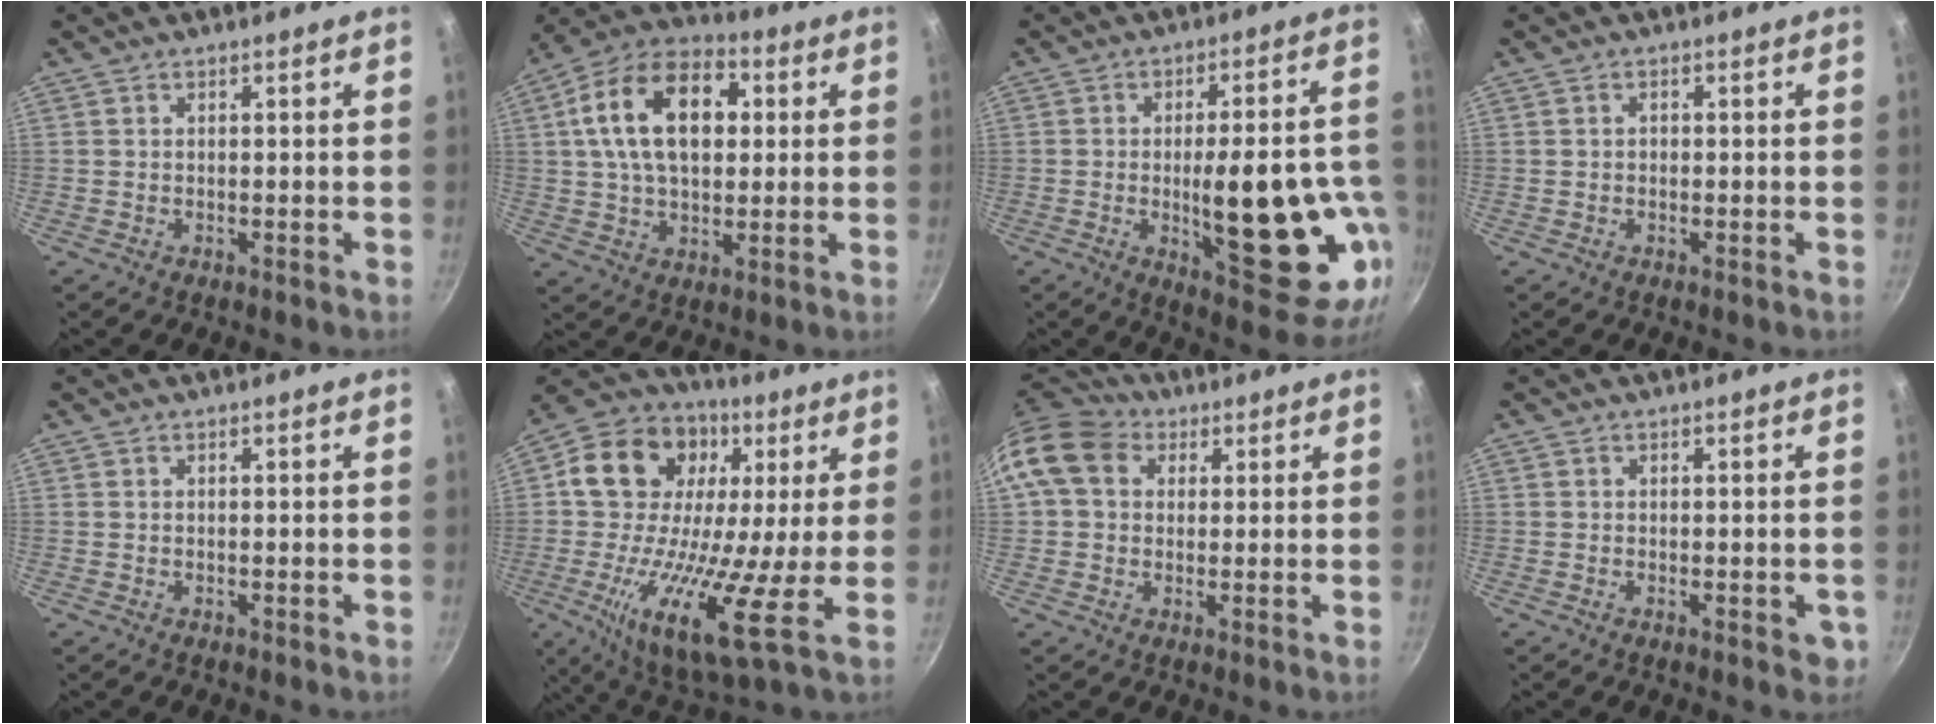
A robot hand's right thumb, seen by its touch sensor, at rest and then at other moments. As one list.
[{"total": 19.1, "force": [4.0, 12.1, 14.2], "torque": [-0.218, 0.020, 0.052]}, {"total": 22.6, "force": [-4.4, 8.0, 20.6], "torque": [-0.249, 0.006, -0.046]}, {"total": 0.9, "force": [0.0, 0.7, 0.5], "torque": [-0.007, 0.005, 0.000]}, {"total": 0.0}, {"total": 25.8, "force": [3.2, 15.1, 20.6], "torque": [-0.353, 0.000, 0.025]}, {"total": 11.9, "force": [3.6, 9.5, 6.2], "torque": [-0.102, 0.019, 0.049]}, {"total": 2.7, "force": [-0.7, 1.4, 2.2], "torque": [-0.018, -0.003, -0.011]}]